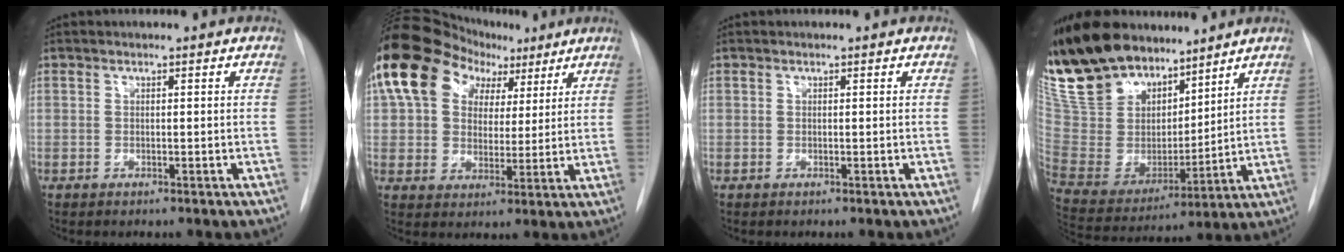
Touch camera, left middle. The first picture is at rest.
{"total": 16.1, "force": [8.4, 11.1, 8.1], "torque": [-0.153, 0.064, 0.144]}
{"total": 0.0}
{"total": 21.6, "force": [17.1, 9.3, 9.4], "torque": [-0.207, 0.012, 0.321]}